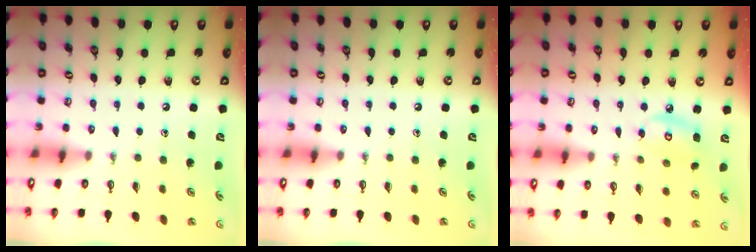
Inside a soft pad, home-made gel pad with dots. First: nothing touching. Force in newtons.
{"total": 0.0}
{"total": 7.3, "press": 7.3, "slide": 0.4}